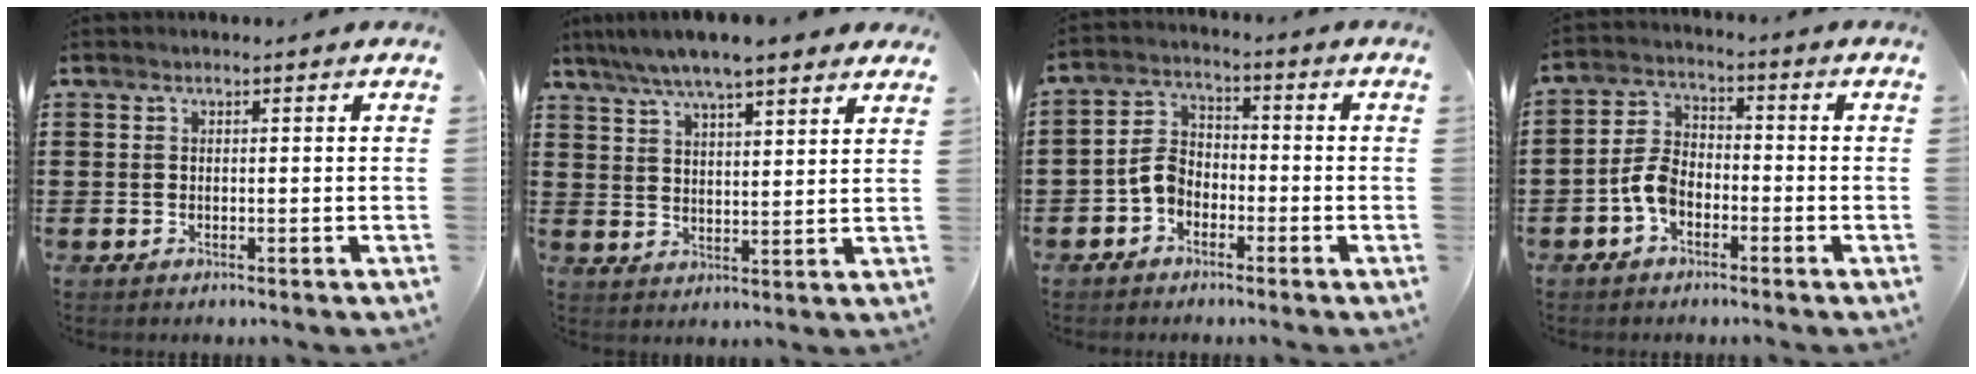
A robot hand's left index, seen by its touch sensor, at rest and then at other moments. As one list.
[{"total": 6.2, "force": [5.5, 0.8, 2.9], "torque": [-0.075, -0.014, 0.096]}, {"total": 4.7, "force": [-2.5, 3.3, 2.3], "torque": [-0.067, 0.008, -0.056]}, {"total": 5.1, "force": [-2.5, 3.2, 3.2], "torque": [-0.093, 0.003, -0.056]}]